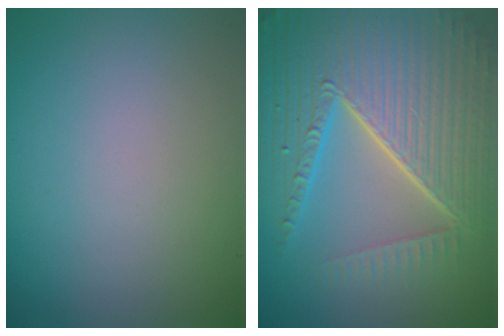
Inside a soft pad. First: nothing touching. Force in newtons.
{"total": 10.5, "press": 6.6, "slide": 8.2}